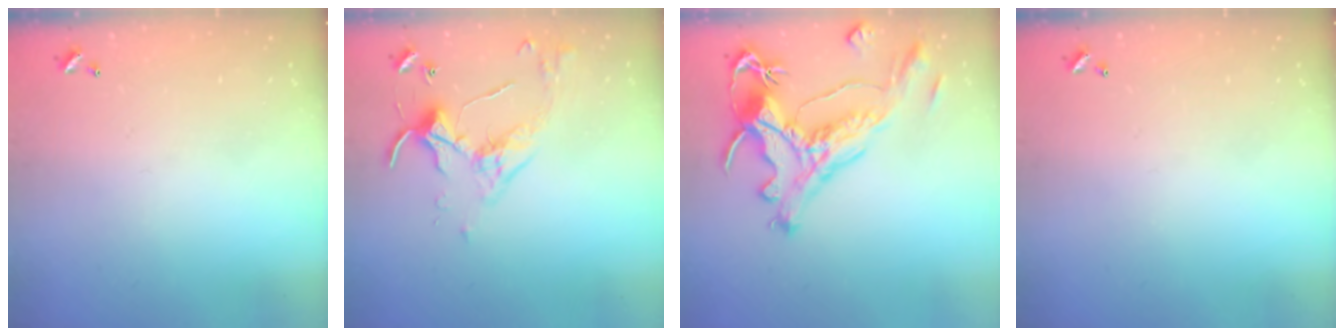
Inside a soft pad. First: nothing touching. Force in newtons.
{"total": 3.9, "press": 3.9, "slide": 0.4}
{"total": 2.1, "press": 1.6, "slide": 1.3}
{"total": 0.0}